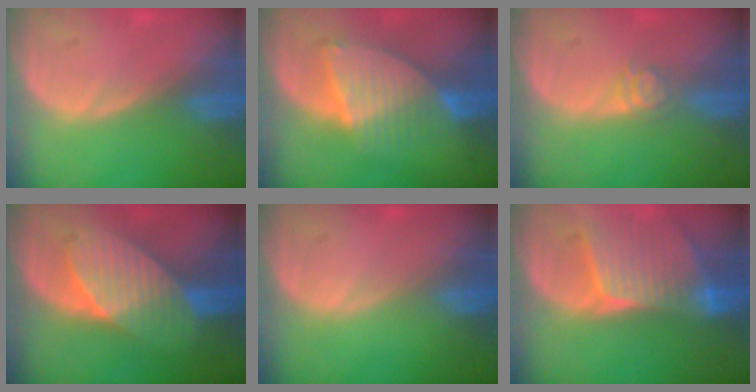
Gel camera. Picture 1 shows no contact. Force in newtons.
{"total": 7.0, "press": 6.8, "slide": 1.6}
{"total": 3.0, "press": 2.5, "slide": 1.7}
{"total": 7.4, "press": 7.4, "slide": 0.5}
{"total": 0.0}
{"total": 8.8, "press": 7.8, "slide": 4.1}